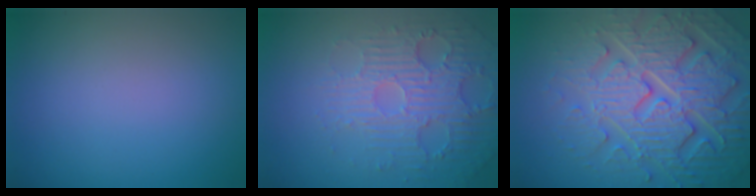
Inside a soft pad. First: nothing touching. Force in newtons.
{"total": 4.3, "press": 3.8, "slide": 2.1}
{"total": 7.8, "press": 7.6, "slide": 2.0}